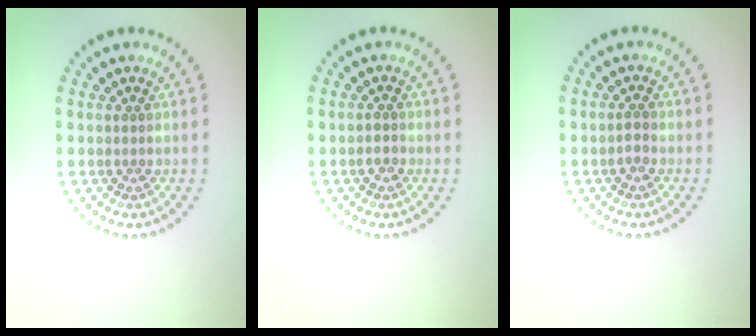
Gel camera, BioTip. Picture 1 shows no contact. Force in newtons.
{"total": 1.2, "press": 1.0, "slide": 0.6}
{"total": 1.0, "press": 0.9, "slide": 0.3}